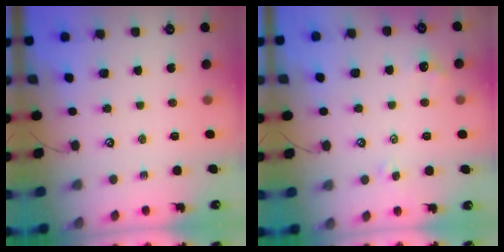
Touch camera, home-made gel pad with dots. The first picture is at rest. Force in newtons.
{"total": 2.9, "press": 2.9, "slide": 0.7}